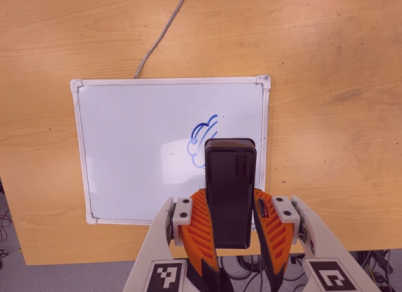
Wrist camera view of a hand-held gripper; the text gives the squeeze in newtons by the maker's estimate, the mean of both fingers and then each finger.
{"total": 8.6, "left": 6.1, "right": 11.2}